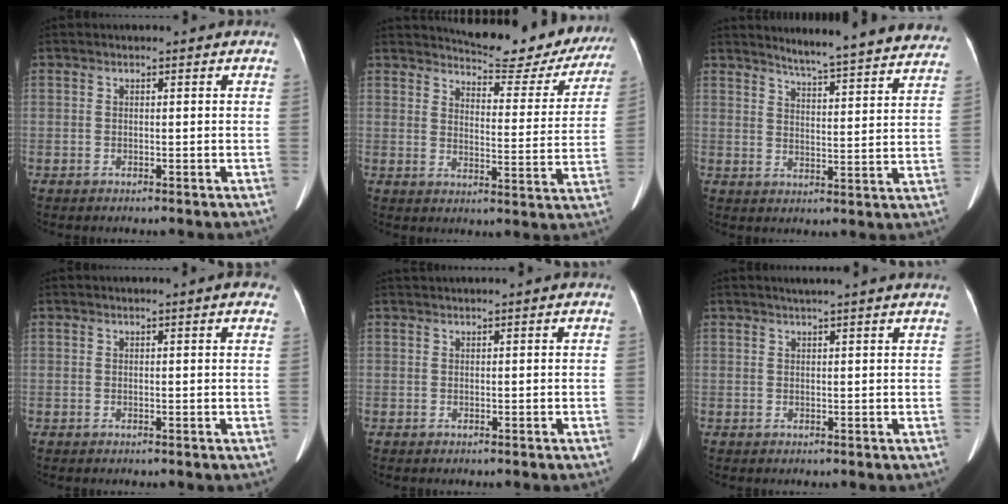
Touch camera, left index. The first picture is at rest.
{"total": 17.6, "force": [16.5, 3.8, 4.9], "torque": [-0.051, -0.051, 0.186]}
{"total": 21.0, "force": [19.6, 0.9, 7.4], "torque": [-0.094, -0.059, 0.232]}
{"total": 2.3, "force": [1.6, 0.2, 1.6], "torque": [-0.016, 0.008, 0.015]}
{"total": 0.7, "force": [0.7, 0.0, 0.0], "torque": [-0.007, 0.020, 0.020]}
{"total": 4.5, "force": [3.9, -0.6, 2.2], "torque": [-0.030, 0.019, 0.047]}